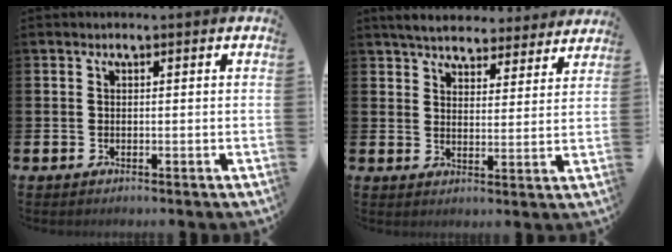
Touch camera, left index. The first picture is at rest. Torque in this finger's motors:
{"motor_torque": [1.14, -0.99, 0.57, 0.09]}